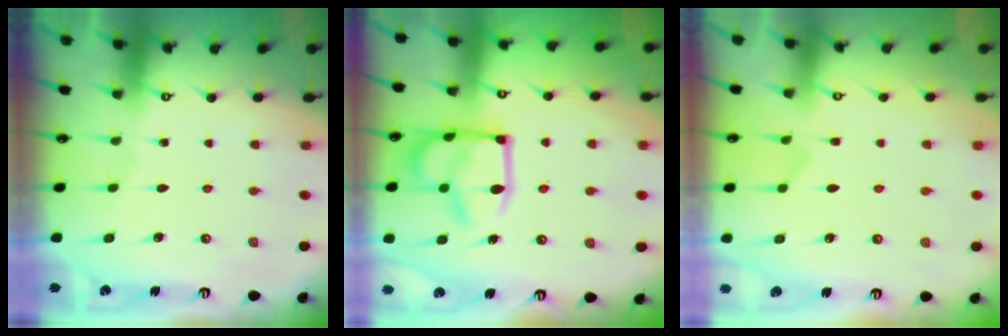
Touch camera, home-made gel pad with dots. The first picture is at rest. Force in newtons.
{"total": 14.5, "press": 14.4, "slide": 1.1}
{"total": 1.5, "press": 1.1, "slide": 1.1}